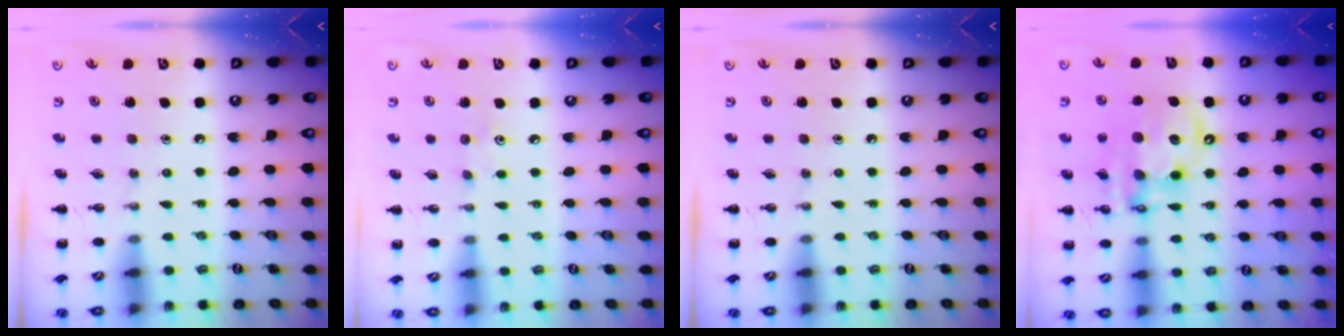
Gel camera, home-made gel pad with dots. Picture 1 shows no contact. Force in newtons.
{"total": 3.2, "press": 3.1, "slide": 1.0}
{"total": 0.0}
{"total": 14.2, "press": 13.7, "slide": 3.8}